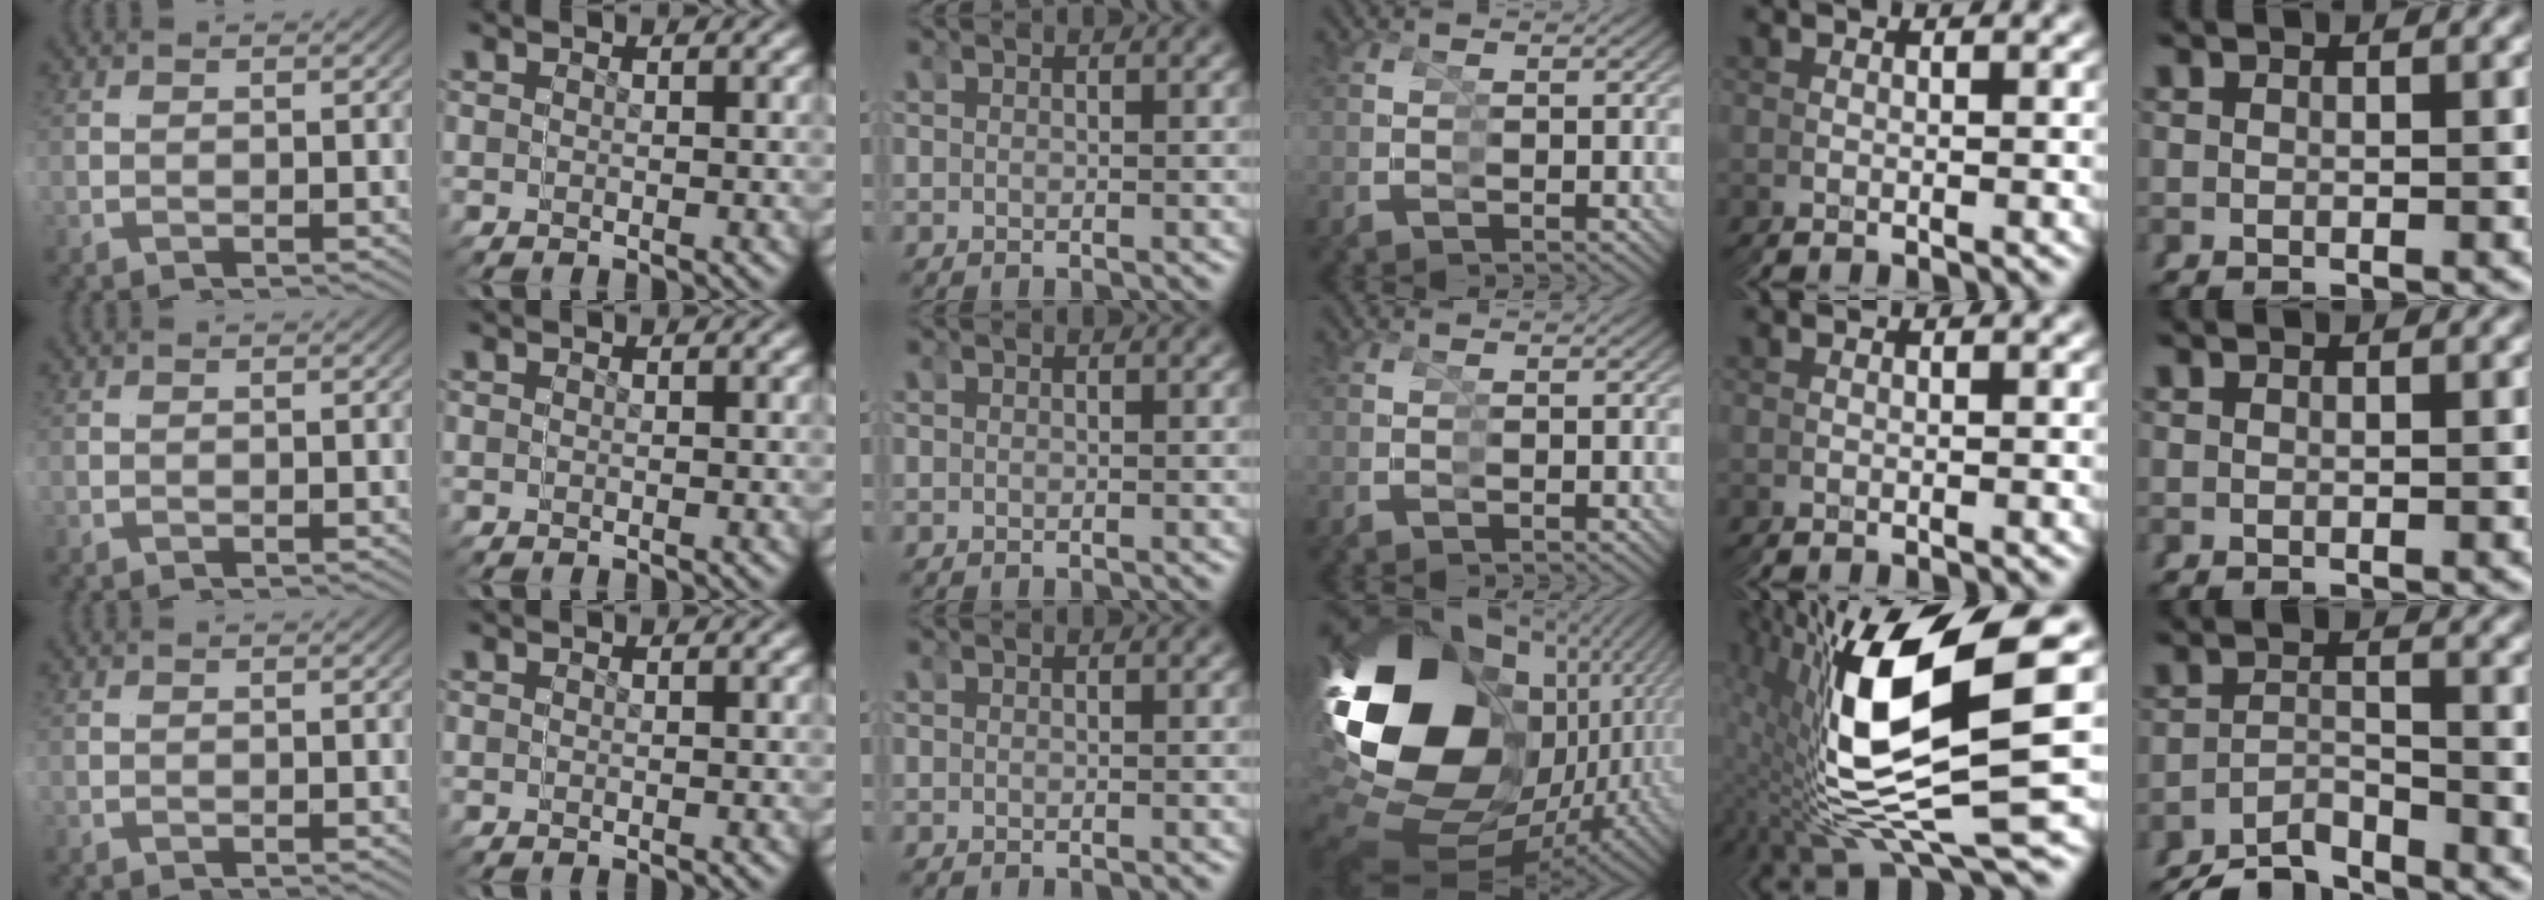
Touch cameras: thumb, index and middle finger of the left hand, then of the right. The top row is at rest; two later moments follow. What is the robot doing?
{"motion": "grasp_and_lifting", "object": "scissors"}